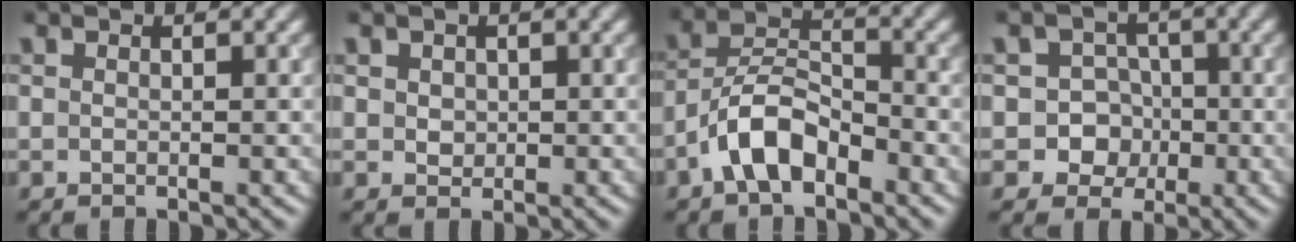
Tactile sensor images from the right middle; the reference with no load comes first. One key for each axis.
{"total": 1.1, "fx": 0.3, "fy": 1.0, "fz": 0.4, "tx": -0.007, "ty": 0.000, "tz": 0.008}
{"total": 5.0, "fx": -3.0, "fy": 2.2, "fz": 3.2, "tx": -0.054, "ty": 0.014, "tz": -0.064}
{"total": 5.4, "fx": -1.4, "fy": 5.0, "fz": 1.4, "tx": 0.002, "ty": 0.018, "tz": -0.043}